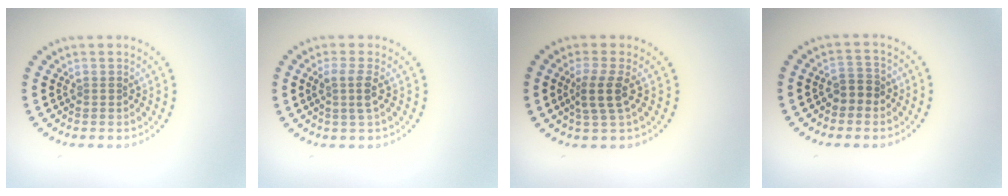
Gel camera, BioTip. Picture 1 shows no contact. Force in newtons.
{"total": 1.9, "press": 1.6, "slide": 1.1}
{"total": 2.5, "press": 2.0, "slide": 1.5}
{"total": 2.0, "press": 1.9, "slide": 0.6}